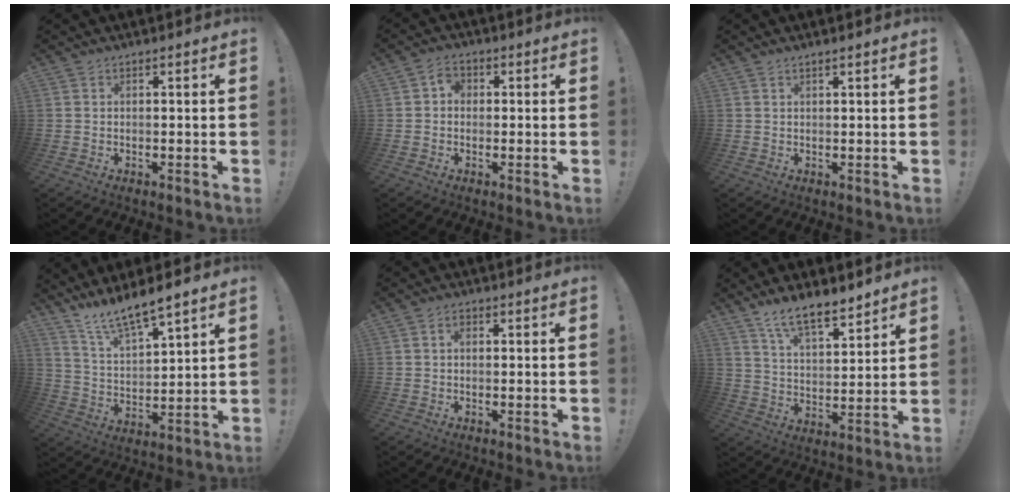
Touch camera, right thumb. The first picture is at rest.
{"total": 3.6, "force": [-0.1, 2.9, 2.1], "torque": [-0.036, 0.009, -0.001]}
{"total": 1.0, "force": [0.8, 0.0, 0.6], "torque": [-0.021, 0.004, 0.016]}
{"total": 9.9, "force": [9.0, 1.2, 3.9], "torque": [-0.082, -0.069, 0.161]}
{"total": 1.3, "force": [0.1, 1.0, 0.9], "torque": [-0.009, 0.001, 0.000]}
{"total": 11.2, "force": [9.1, 3.2, 5.6], "torque": [-0.102, -0.056, 0.166]}